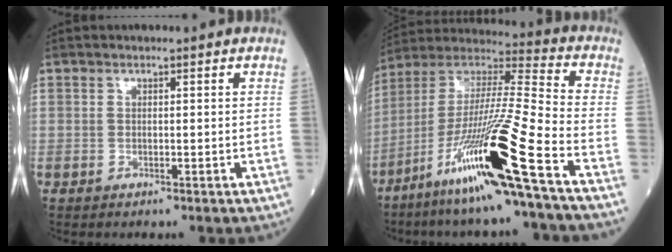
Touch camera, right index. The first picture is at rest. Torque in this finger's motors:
{"motor_torque": [1.87, -0.27, 1.06, 0.21]}